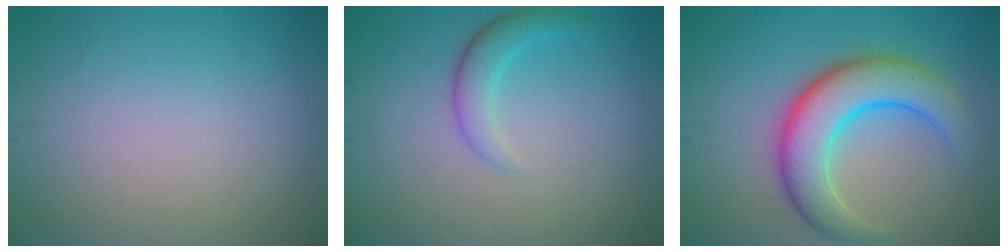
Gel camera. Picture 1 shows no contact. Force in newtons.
{"total": 2.4, "press": 2.4, "slide": 0.1}
{"total": 7.5, "press": 7.5, "slide": 0.1}